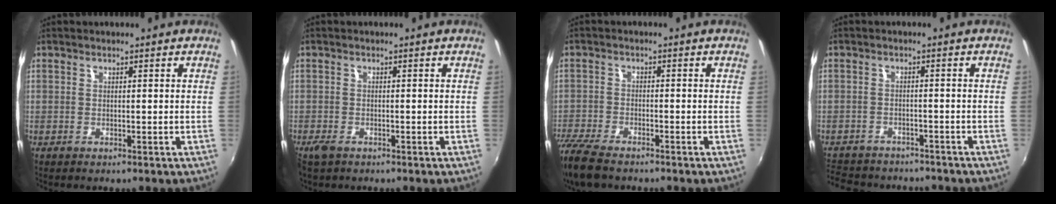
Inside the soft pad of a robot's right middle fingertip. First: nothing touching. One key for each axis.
{"total": 2.4, "fx": -1.7, "fy": 1.1, "fz": 1.2, "tx": -0.029, "ty": -0.007, "tz": -0.033}
{"total": 10.1, "fx": -8.2, "fy": 2.9, "fz": 5.2, "tx": -0.142, "ty": -0.036, "tz": -0.157}
{"total": 12.4, "fx": -10.6, "fy": 4.9, "fz": 4.1, "tx": -0.112, "ty": -0.002, "tz": -0.158}